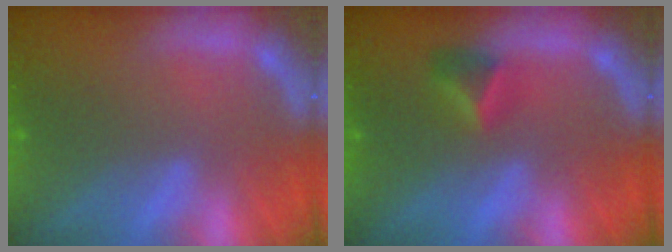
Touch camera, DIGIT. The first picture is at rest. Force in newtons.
{"total": 2.4}